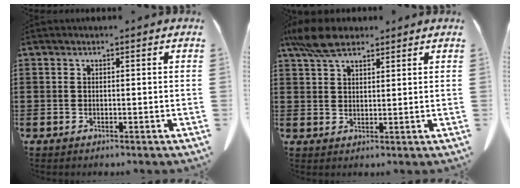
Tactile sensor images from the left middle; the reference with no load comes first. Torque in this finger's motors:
{"motor_torque": [1.33, 0.67, 0.57, 0.19]}